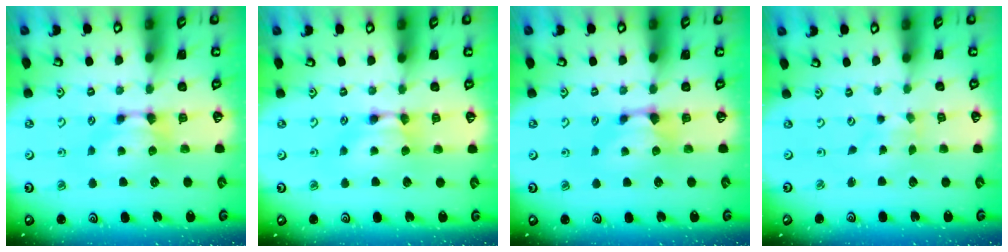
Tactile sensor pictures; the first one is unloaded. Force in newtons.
{"total": 1.8, "press": 1.7, "slide": 0.1}
{"total": 0.9, "press": 0.6, "slide": 0.7}
{"total": 4.7, "press": 4.6, "slide": 0.6}